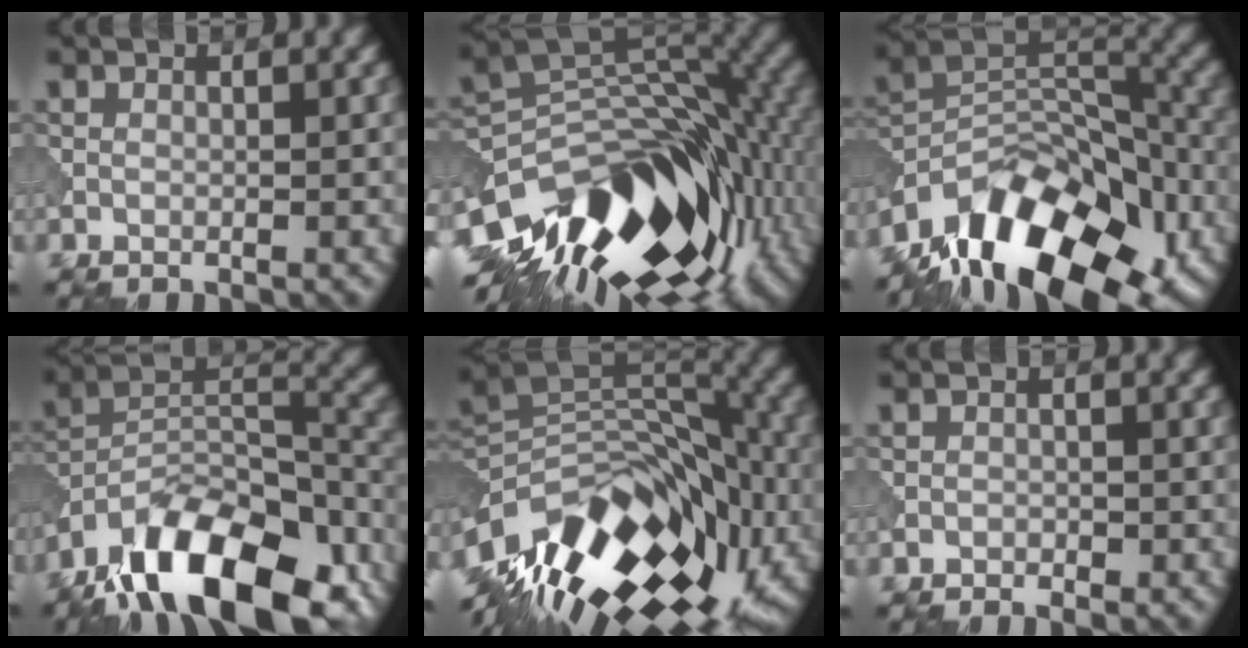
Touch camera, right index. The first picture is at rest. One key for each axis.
{"total": 15.4, "fx": -7.4, "fy": 8.5, "fz": 10.5, "tx": -0.198, "ty": 0.013, "tz": -0.134}
{"total": 15.0, "fx": -9.9, "fy": 7.6, "fz": 8.4, "tx": -0.150, "ty": 0.021, "tz": -0.169}
{"total": 16.4, "fx": -11.7, "fy": 6.6, "fz": 9.4, "tx": -0.181, "ty": 0.002, "tz": -0.192}
{"total": 15.6, "fx": -7.5, "fy": 8.4, "fz": 10.8, "tx": -0.205, "ty": 0.020, "tz": -0.143}
{"total": 0.8, "fx": -0.6, "fy": 0.4, "fz": 0.4, "tx": -0.003, "ty": 0.000, "tz": -0.012}